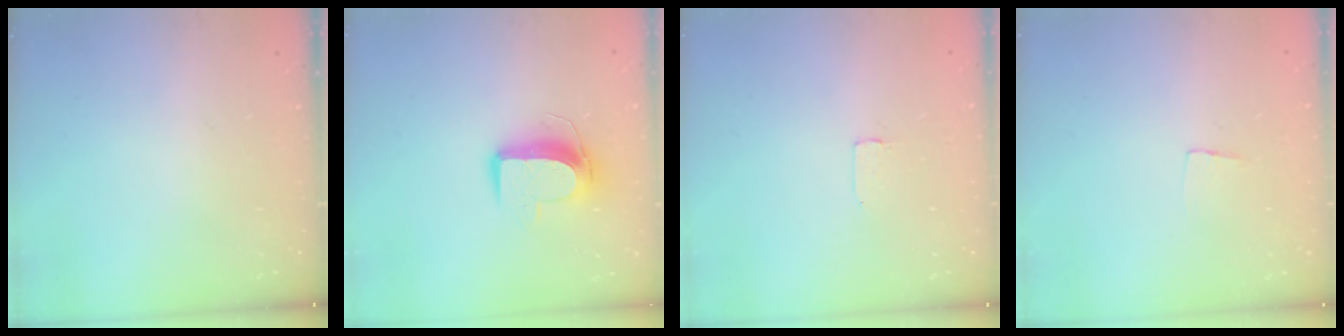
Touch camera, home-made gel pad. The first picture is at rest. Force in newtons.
{"total": 10.2, "press": 10.2, "slide": 0.8}
{"total": 1.7, "press": 1.7, "slide": 0.1}
{"total": 3.5, "press": 3.5, "slide": 0.2}